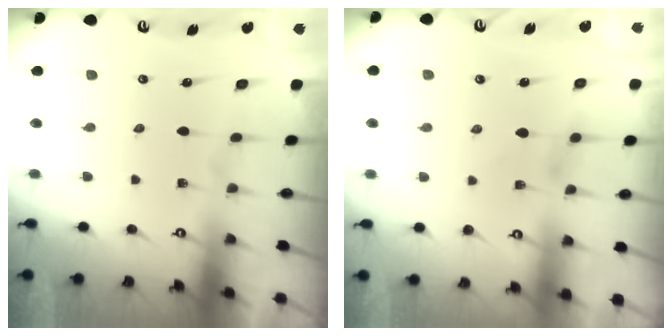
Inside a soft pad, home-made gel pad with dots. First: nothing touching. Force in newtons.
{"total": 1.6, "press": 1.5, "slide": 0.4}